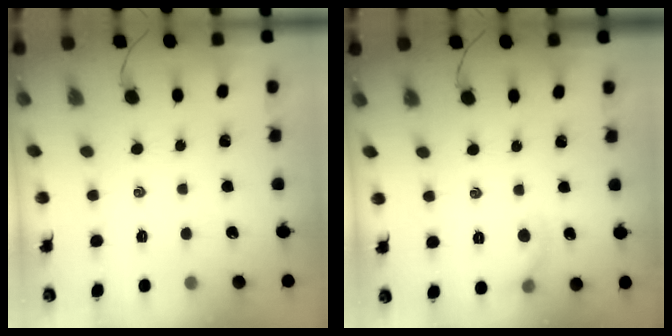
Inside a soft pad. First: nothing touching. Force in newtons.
{"total": 5.2, "press": 5.1, "slide": 1.0}